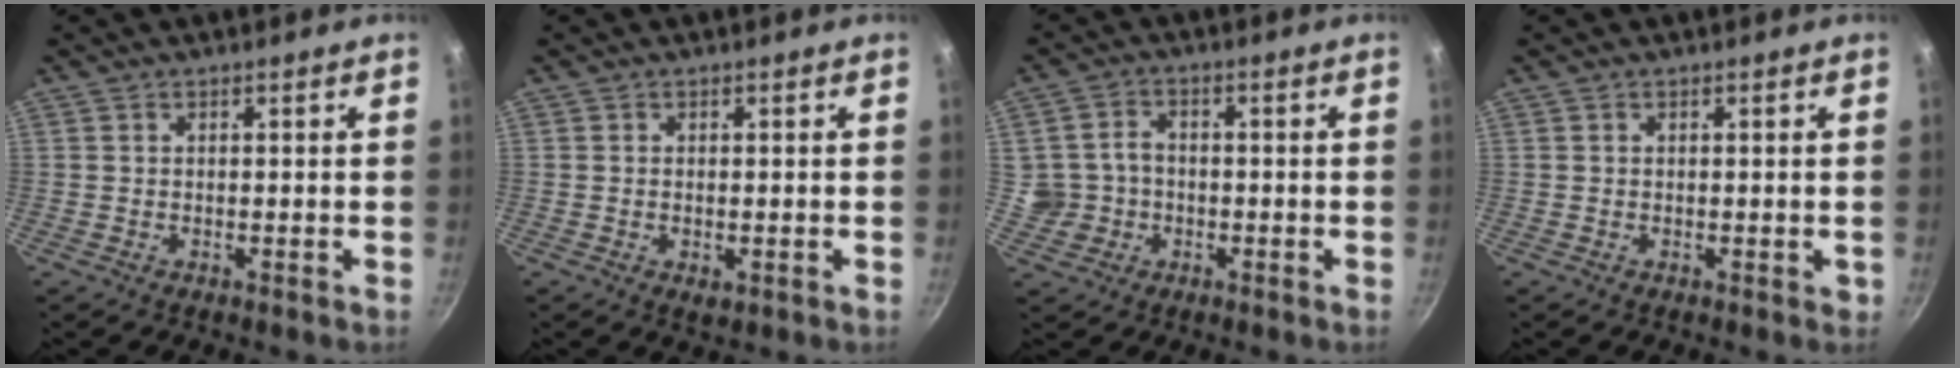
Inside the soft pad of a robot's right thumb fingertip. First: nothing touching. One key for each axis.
{"total": 1.8, "fx": -0.4, "fy": 0.9, "fz": 1.5, "tx": -0.023, "ty": -0.005, "tz": -0.004}
{"total": 5.7, "fx": -0.8, "fy": 5.3, "fz": 1.9, "tx": -0.009, "ty": 0.019, "tz": -0.011}
{"total": 0.5, "fx": 0.1, "fy": 0.4, "fz": 0.3, "tx": 0.001, "ty": 0.002, "tz": 0.002}